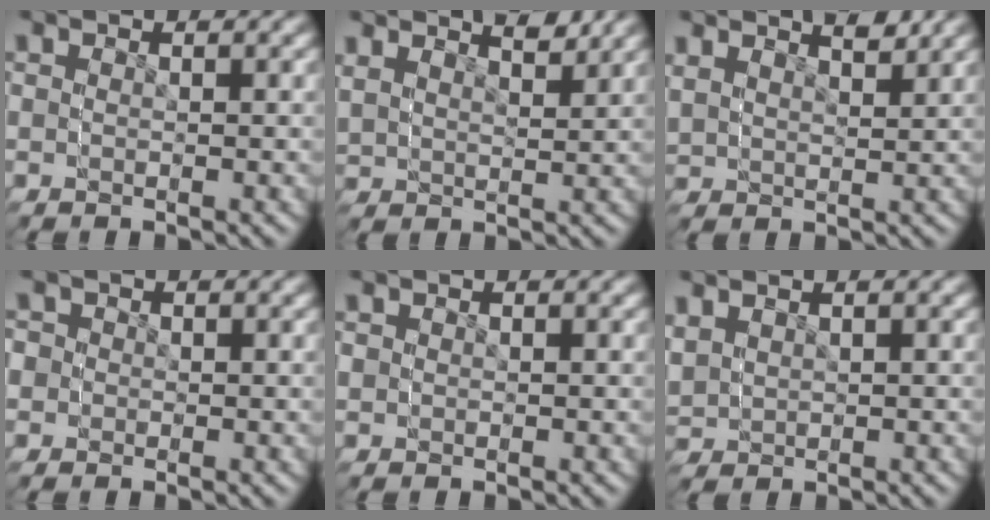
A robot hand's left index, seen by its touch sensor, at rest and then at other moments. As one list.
[{"total": 3.4, "force": [3.1, 0.7, -1.2], "torque": [-0.013, 0.007, 0.050]}, {"total": 3.1, "force": [2.7, 0.7, -1.3], "torque": [-0.009, 0.004, 0.046]}, {"total": 3.4, "force": [0.4, 3.4, -0.3], "torque": [-0.009, -0.028, 0.012]}, {"total": 1.3, "force": [0.0, 1.3, 0.0], "torque": [-0.002, -0.010, 0.001]}, {"total": 2.3, "force": [0.6, 2.2, -0.1], "torque": [-0.030, -0.012, 0.019]}]